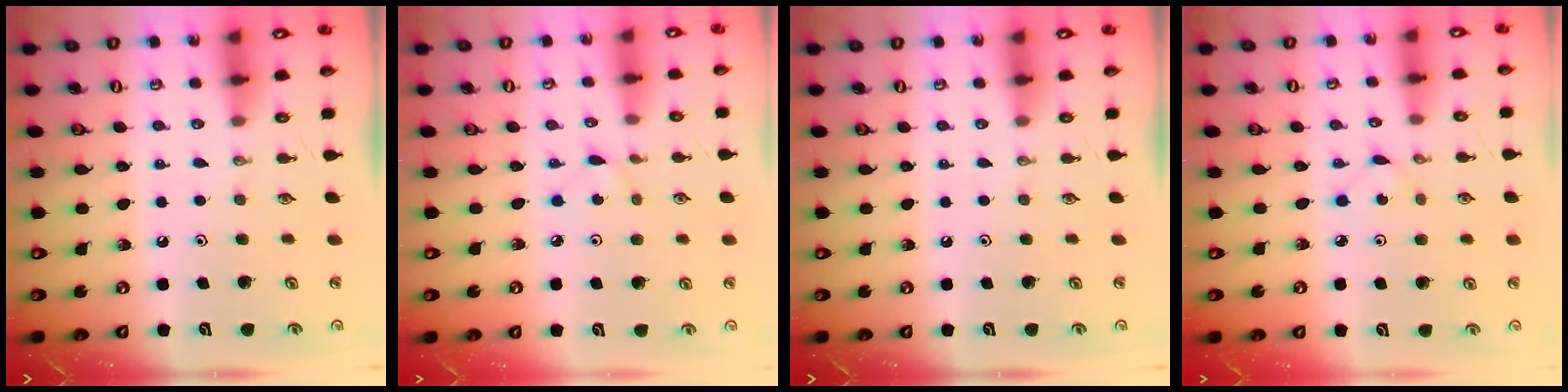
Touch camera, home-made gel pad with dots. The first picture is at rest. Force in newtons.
{"total": 2.3, "press": 2.3, "slide": 0.3}
{"total": 0.0}
{"total": 1.5, "press": 1.4, "slide": 0.2}